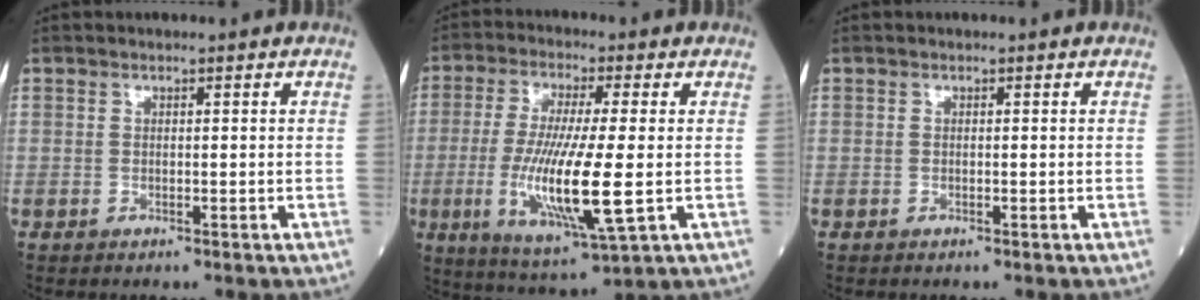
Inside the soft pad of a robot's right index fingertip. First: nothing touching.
{"total": 15.1, "force": [-2.5, 1.9, 14.8], "torque": [-0.300, -0.032, -0.040]}
{"total": 0.0}